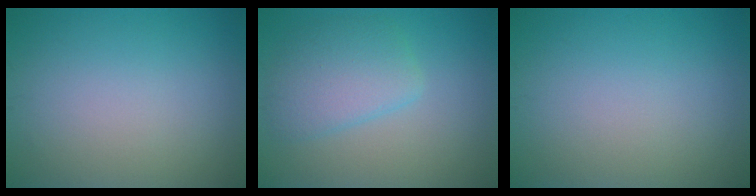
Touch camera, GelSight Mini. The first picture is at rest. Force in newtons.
{"total": 3.9, "press": 3.9, "slide": 0.4}
{"total": 0.0}